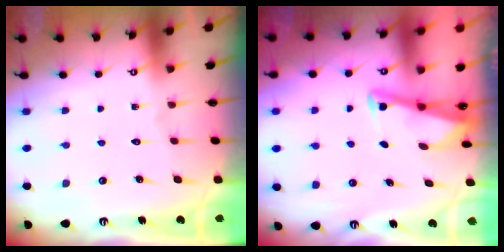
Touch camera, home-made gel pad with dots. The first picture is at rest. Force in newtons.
{"total": 3.1, "press": 3.1, "slide": 0.4}